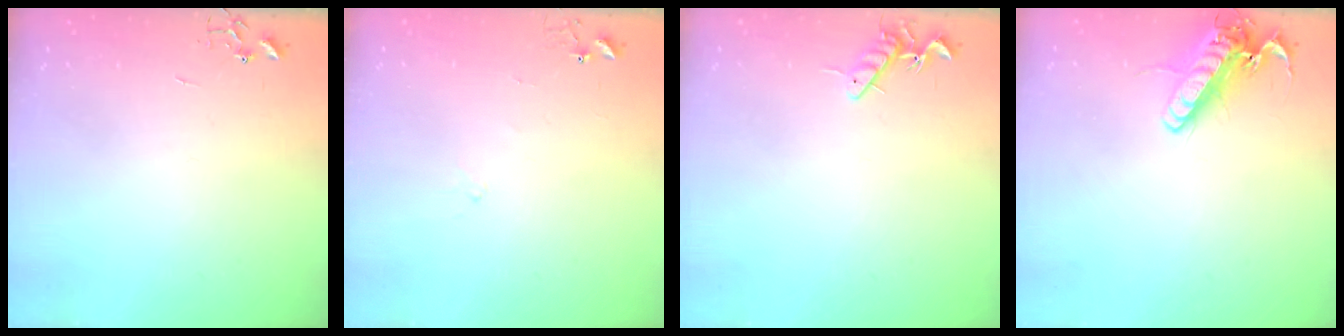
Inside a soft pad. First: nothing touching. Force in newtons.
{"total": 4.7, "press": 4.6, "slide": 0.4}
{"total": 7.6, "press": 7.5, "slide": 0.8}
{"total": 16.2, "press": 16.0, "slide": 2.5}